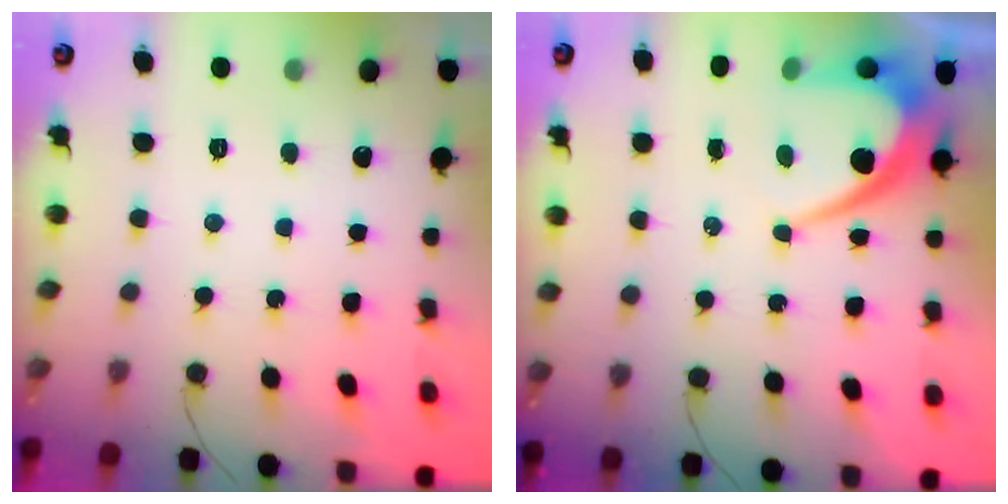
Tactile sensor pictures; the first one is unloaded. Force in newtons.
{"total": 8.7, "press": 8.7, "slide": 0.4}